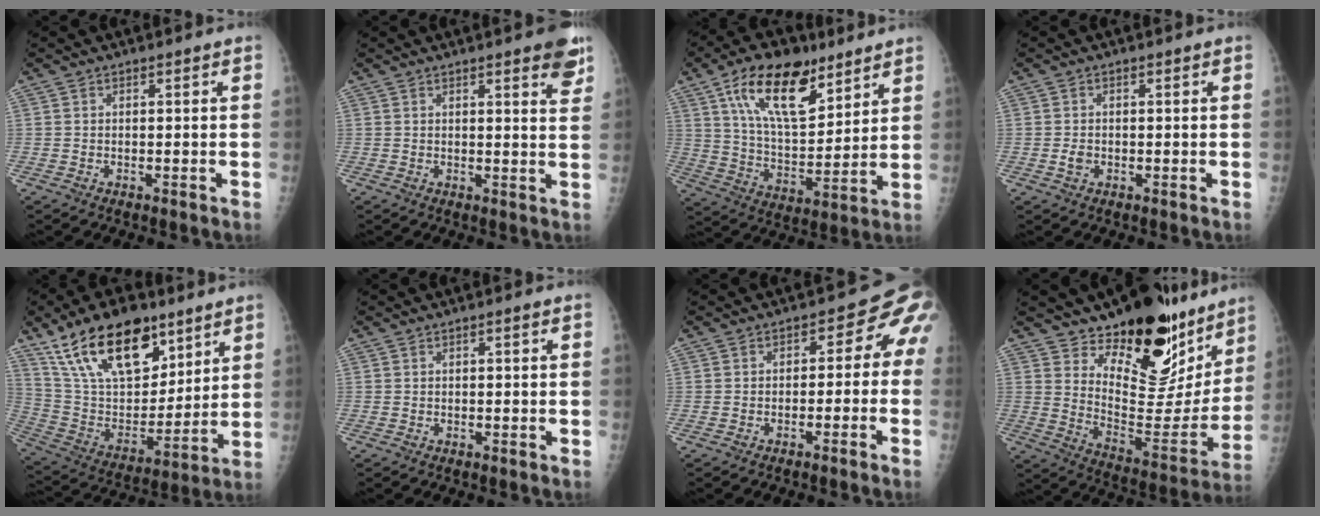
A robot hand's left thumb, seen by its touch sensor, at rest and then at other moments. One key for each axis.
{"total": 6.6, "fx": 4.0, "fy": 1.5, "fz": 4.9, "tx": -0.044, "ty": -0.016, "tz": 0.047}
{"total": 18.9, "fx": 10.8, "fy": 9.0, "fz": 12.6, "tx": -0.176, "ty": -0.047, "tz": 0.191}
{"total": 1.7, "fx": -0.2, "fy": 1.4, "fz": 1.0, "tx": -0.011, "ty": 0.001, "tz": -0.003}
{"total": 23.4, "fx": 14.7, "fy": 11.7, "fz": 13.9, "tx": -0.207, "ty": -0.048, "tz": 0.270}
{"total": 0.0}
{"total": 6.4, "fx": -2.6, "fy": 4.4, "fz": 3.8, "tx": -0.014, "ty": 0.040, "tz": -0.042}
{"total": 24.0, "fx": 18.0, "fy": 10.8, "fz": 11.8, "tx": -0.126, "ty": -0.132, "tz": 0.265}